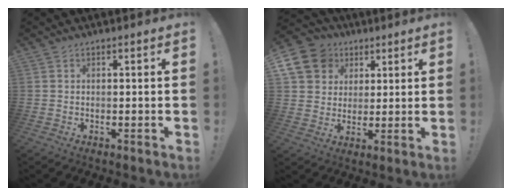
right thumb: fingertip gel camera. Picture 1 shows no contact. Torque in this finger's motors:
{"motor_torque": [-0.04, 0.38, 0.07, 0.07, 0.22]}